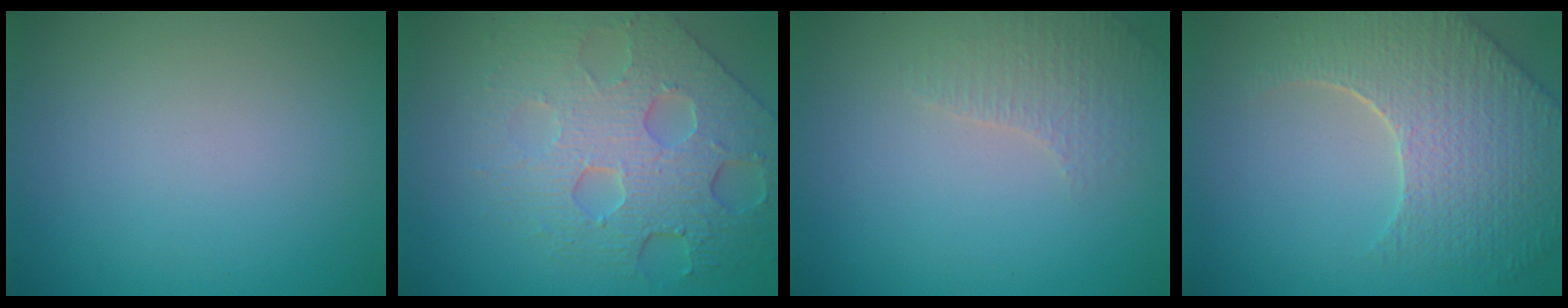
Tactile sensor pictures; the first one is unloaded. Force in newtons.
{"total": 8.1, "press": 5.5, "slide": 6.0}
{"total": 2.3, "press": 2.2, "slide": 0.7}
{"total": 7.5, "press": 5.7, "slide": 4.9}